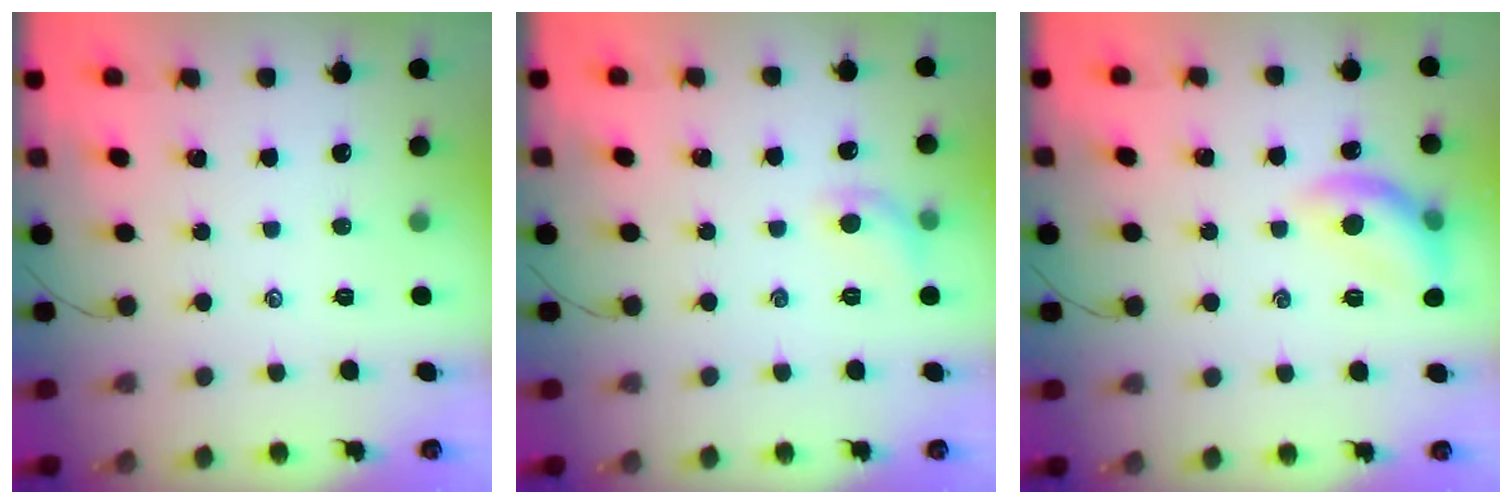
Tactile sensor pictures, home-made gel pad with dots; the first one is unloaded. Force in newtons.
{"total": 6.6, "press": 6.5, "slide": 1.4}
{"total": 13.0, "press": 12.9, "slide": 0.9}